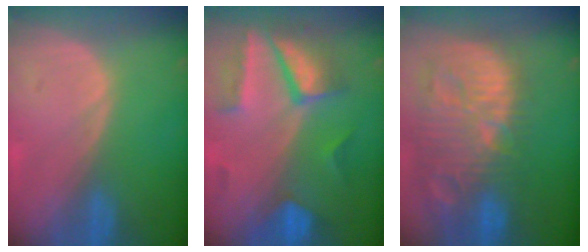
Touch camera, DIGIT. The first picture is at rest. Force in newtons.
{"total": 9.3, "press": 8.2, "slide": 4.3}
{"total": 14.5, "press": 12.5, "slide": 7.3}